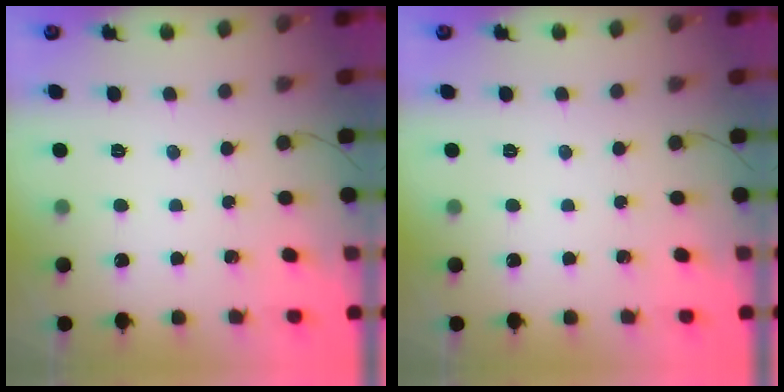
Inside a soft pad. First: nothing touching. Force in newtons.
{"total": 0.0}